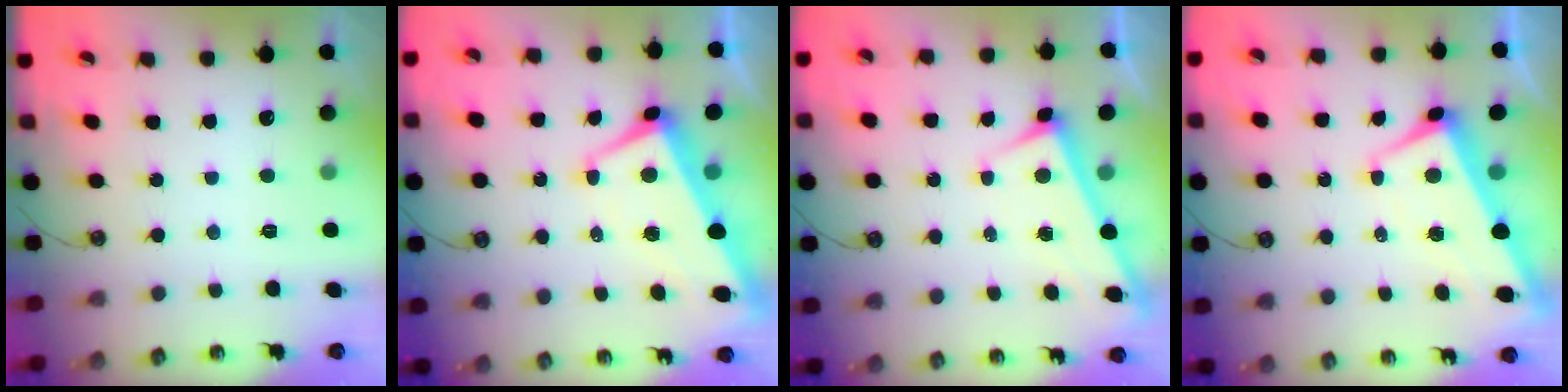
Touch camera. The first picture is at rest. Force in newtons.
{"total": 1.8, "press": 1.2, "slide": 1.3}
{"total": 3.0, "press": 3.0, "slide": 0.1}
{"total": 1.1, "press": 0.3, "slide": 1.1}